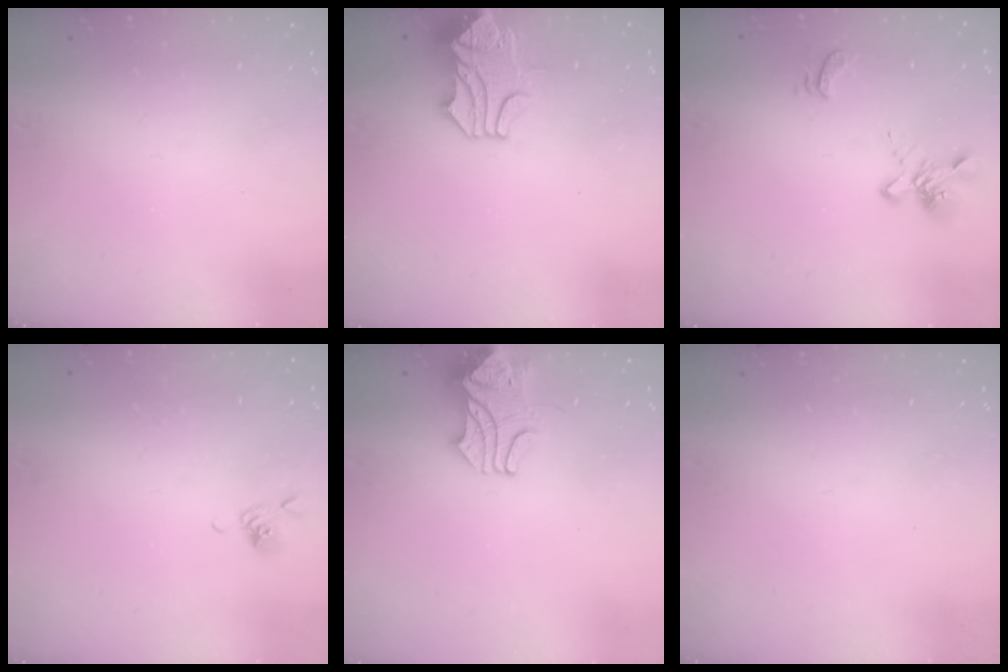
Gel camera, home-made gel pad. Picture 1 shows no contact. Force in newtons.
{"total": 2.4, "press": 2.1, "slide": 1.1}
{"total": 3.3, "press": 2.9, "slide": 1.4}
{"total": 5.4, "press": 5.4, "slide": 0.3}
{"total": 2.5, "press": 2.3, "slide": 1.0}
{"total": 0.0}